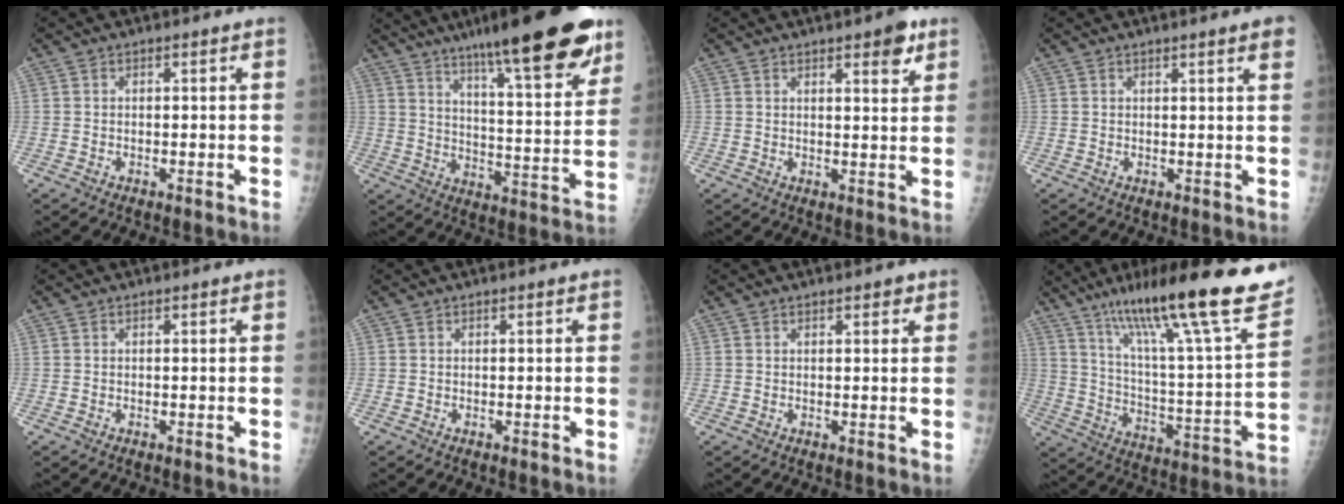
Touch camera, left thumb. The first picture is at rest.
{"total": 24.3, "force": [16.1, 4.2, 17.7], "torque": [-0.241, -0.053, 0.241]}
{"total": 5.2, "force": [3.2, 1.5, 3.8], "torque": [-0.040, -0.016, 0.039]}
{"total": 3.2, "force": [2.1, -0.1, 2.4], "torque": [-0.029, -0.005, 0.027]}
{"total": 0.0}
{"total": 0.0}
{"total": 1.8, "force": [1.2, 0.7, 1.1], "torque": [-0.007, -0.004, 0.014]}
{"total": 29.5, "force": [20.0, 3.5, 21.5], "torque": [-0.319, -0.067, 0.309]}